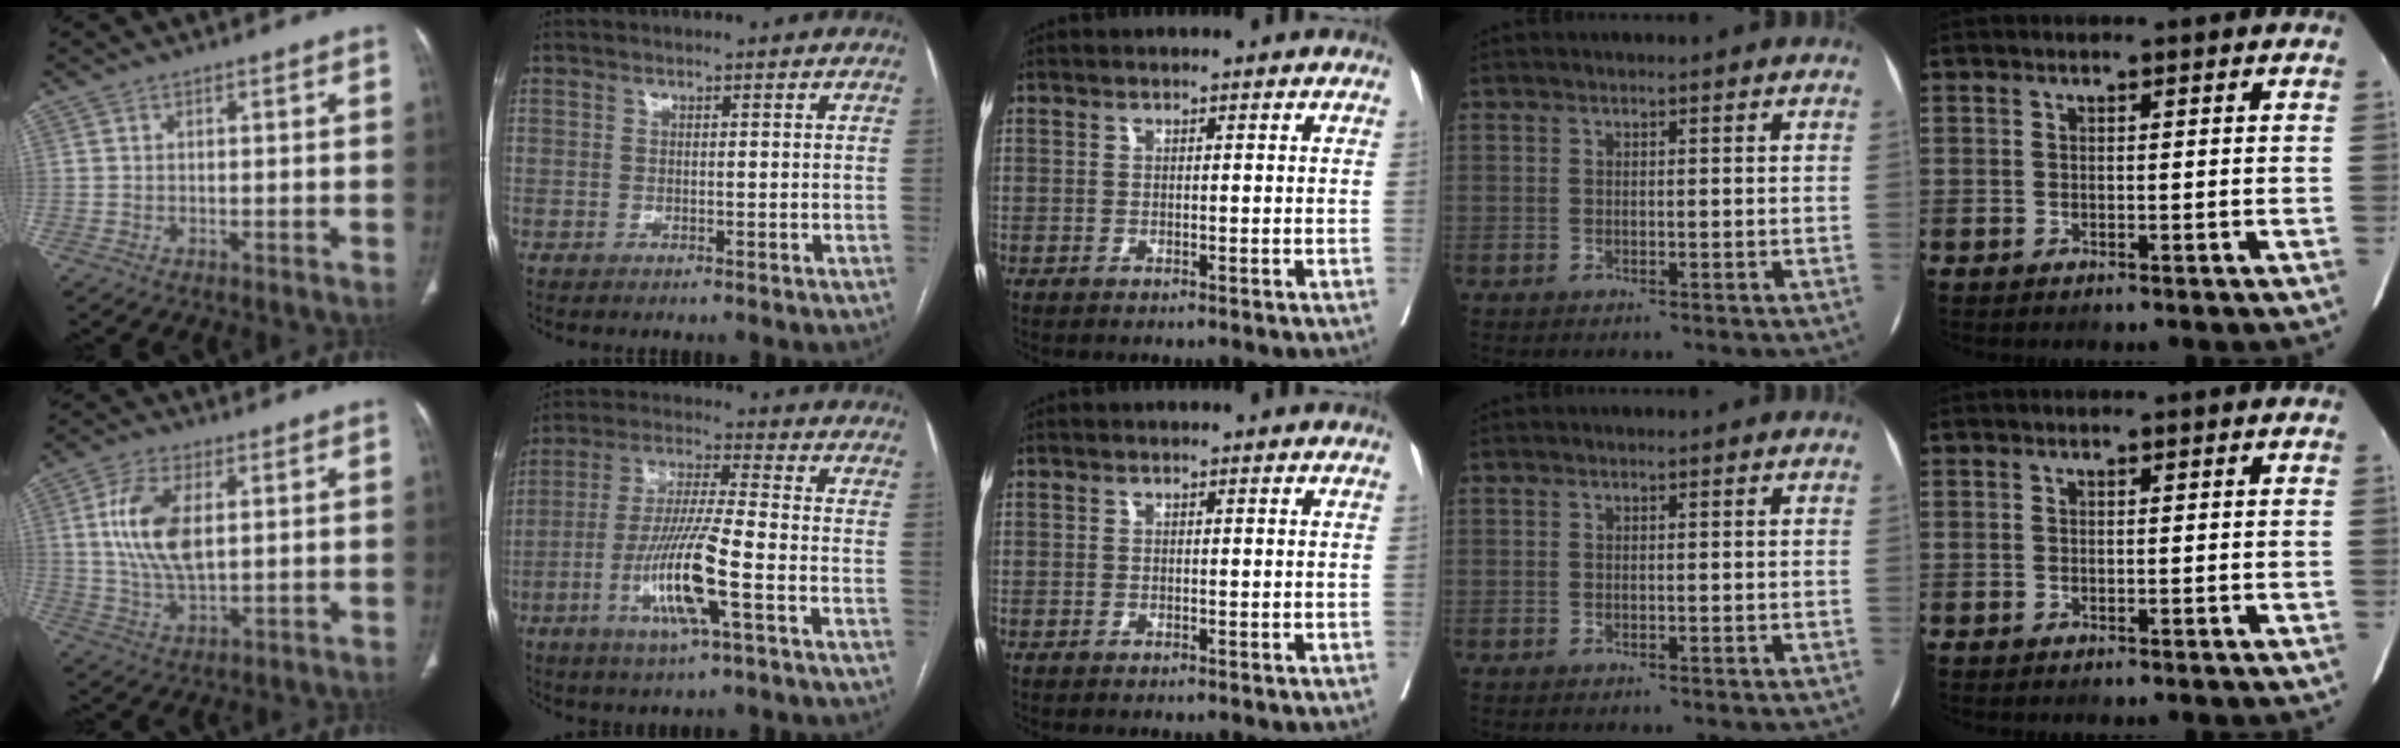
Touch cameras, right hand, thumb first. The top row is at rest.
{"thumb": {"total": 11.3, "force": [2.2, 5.8, 9.5], "torque": [-0.188, -0.008, 0.045]}, "index": {"total": 12.5, "force": [-4.3, 0.5, 11.8], "torque": [-0.235, -0.011, -0.083]}}